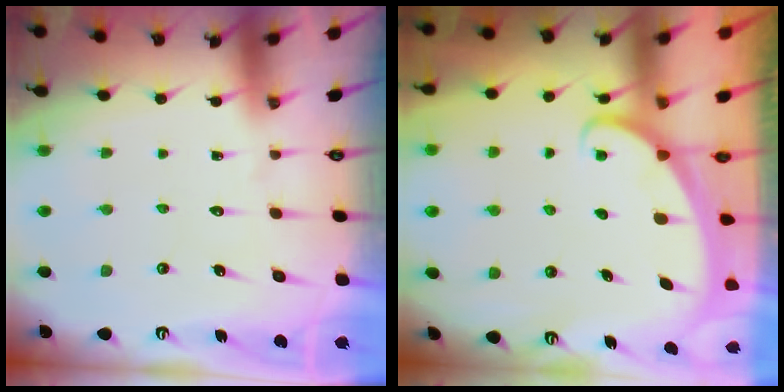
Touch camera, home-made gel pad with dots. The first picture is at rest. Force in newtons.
{"total": 1.8, "press": 1.8, "slide": 0.1}